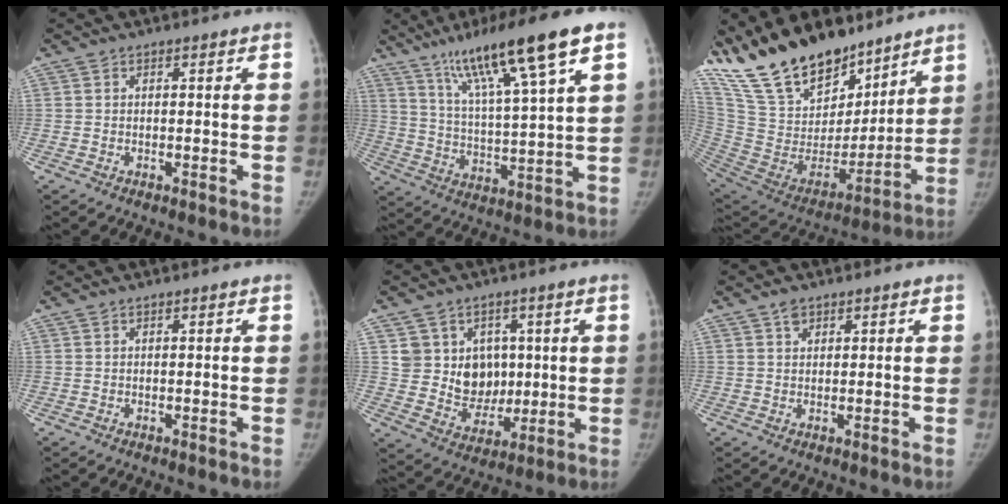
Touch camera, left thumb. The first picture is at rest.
{"total": 17.2, "force": [10.1, 1.4, 13.8], "torque": [-0.233, -0.031, 0.176]}
{"total": 27.6, "force": [21.3, 11.7, 13.0], "torque": [-0.213, -0.084, 0.382]}
{"total": 0.0}
{"total": 10.3, "force": [2.5, 9.4, 3.4], "torque": [-0.002, -0.008, 0.056]}
{"total": 1.9, "force": [1.2, 1.3, 0.8], "torque": [-0.004, -0.005, 0.020]}